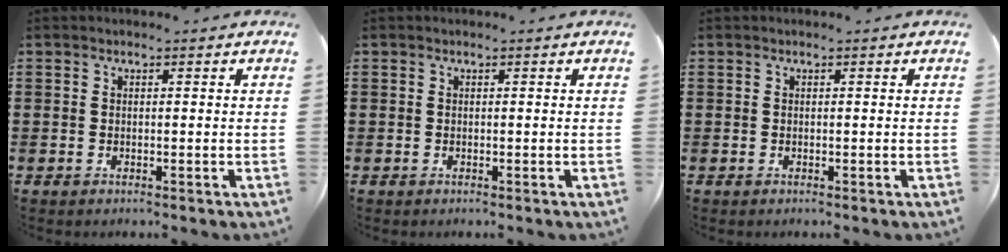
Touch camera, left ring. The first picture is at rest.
{"total": 0.0}
{"total": 0.0}